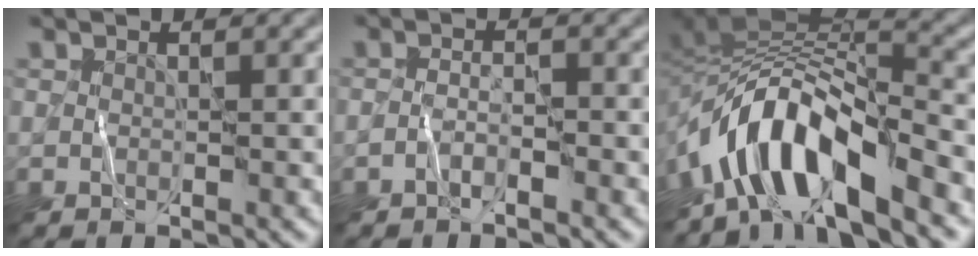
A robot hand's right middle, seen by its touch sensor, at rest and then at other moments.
{"total": 1.0, "force": [-0.9, 0.1, 0.5], "torque": [-0.011, 0.005, -0.021]}
{"total": 9.2, "force": [-5.5, 3.5, 6.4], "torque": [-0.095, 0.012, -0.108]}